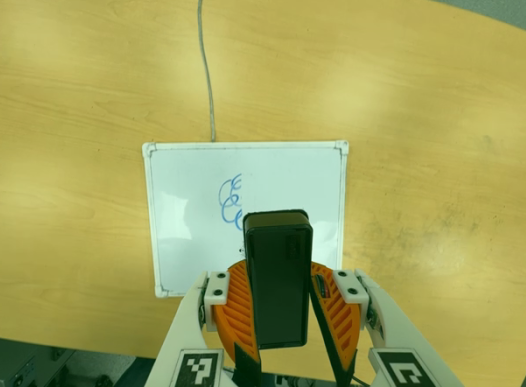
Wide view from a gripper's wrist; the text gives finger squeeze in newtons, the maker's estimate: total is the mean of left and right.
{"total": 7.6, "left": 8.7, "right": 6.4}